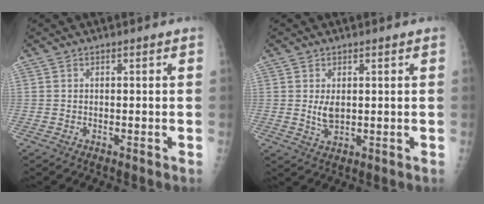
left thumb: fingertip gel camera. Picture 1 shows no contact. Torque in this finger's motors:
{"motor_torque": [0.06, 0.03, 0.40, 0.03, 0.03]}